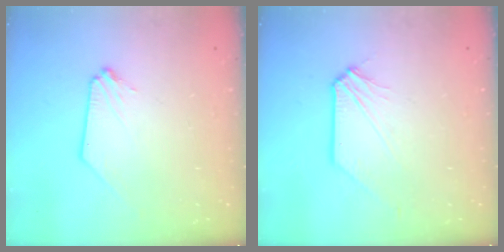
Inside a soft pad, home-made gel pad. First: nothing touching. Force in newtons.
{"total": 1.6, "press": 1.6, "slide": 0.2}